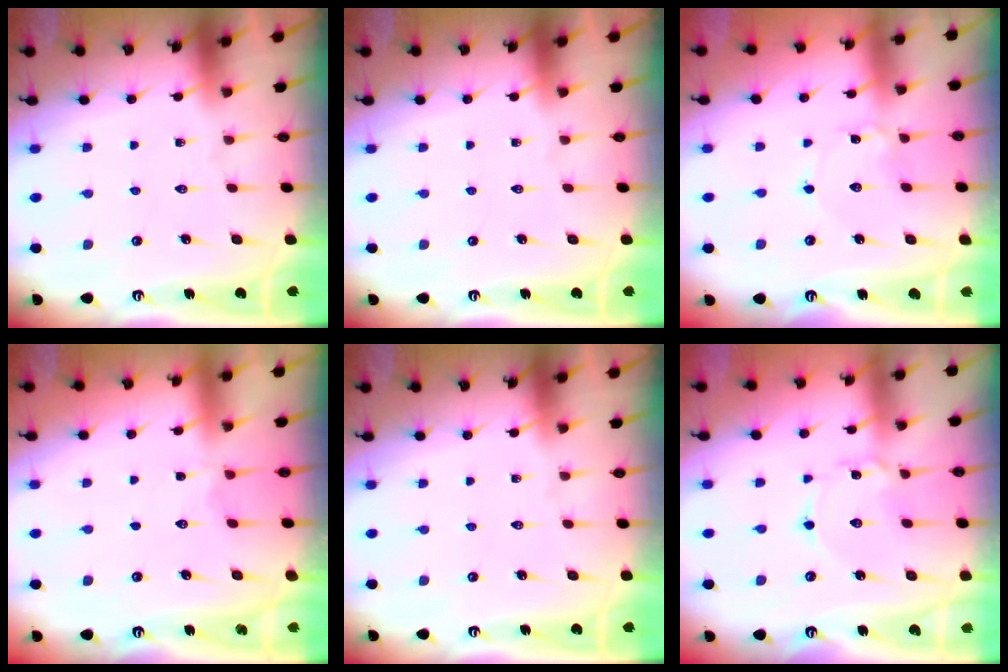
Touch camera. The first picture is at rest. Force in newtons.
{"total": 0.0}
{"total": 1.6, "press": 1.6, "slide": 0.1}
{"total": 2.0, "press": 1.9, "slide": 0.8}
{"total": 0.0}
{"total": 1.2, "press": 1.2, "slide": 0.1}